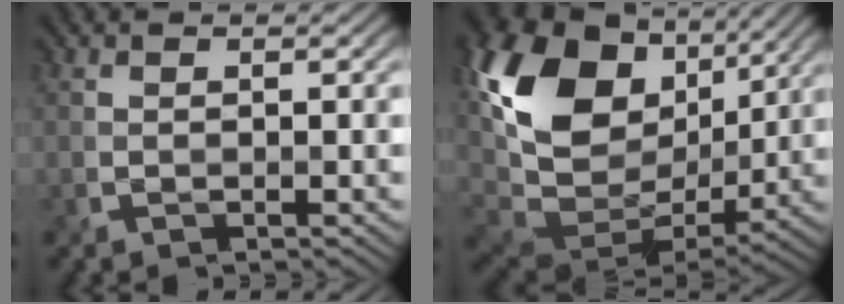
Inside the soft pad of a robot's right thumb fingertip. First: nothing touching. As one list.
[{"total": 18.2, "force": [5.2, 12.1, 12.5], "torque": [-0.289, 0.002, 0.098]}]